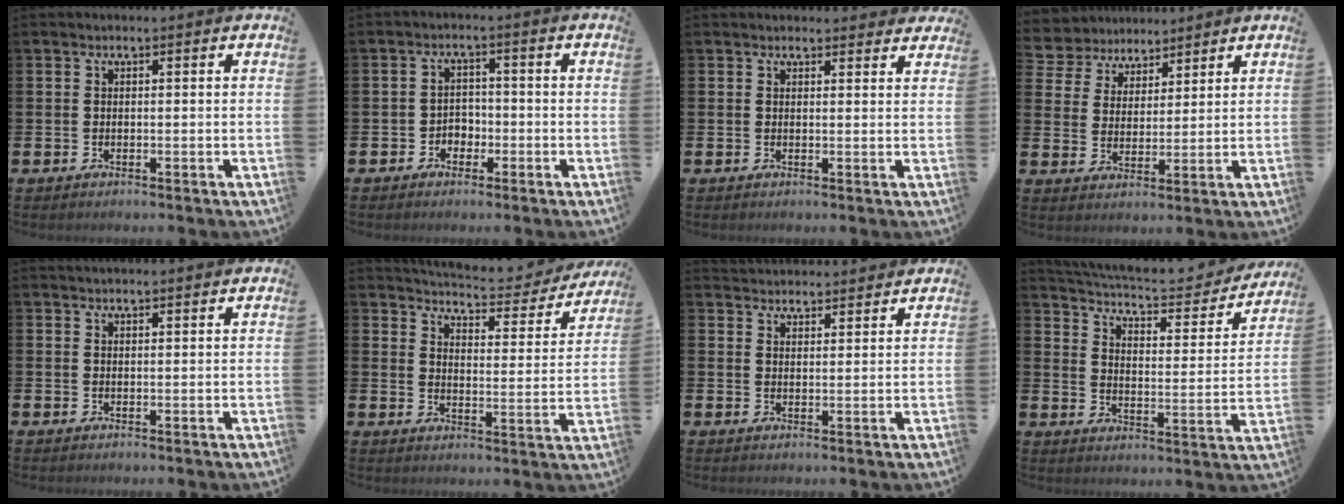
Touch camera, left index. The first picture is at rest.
{"total": 2.5, "force": [-1.5, 1.9, 0.7], "torque": [-0.015, 0.004, -0.036]}
{"total": 1.7, "force": [1.6, 0.6, 0.0], "torque": [0.006, -0.006, 0.028]}
{"total": 4.9, "force": [4.3, 2.1, -1.1], "torque": [-0.015, -0.023, 0.076]}
{"total": 1.5, "force": [1.5, 0.0, 0.2], "torque": [-0.003, -0.005, 0.028]}
{"total": 5.6, "force": [5.4, 0.8, 1.2], "torque": [-0.037, -0.042, 0.088]}
{"total": 3.4, "force": [3.4, 0.5, -0.2], "torque": [-0.002, -0.019, 0.062]}
{"total": 5.7, "force": [5.3, 1.5, 1.7], "torque": [-0.058, -0.042, 0.083]}